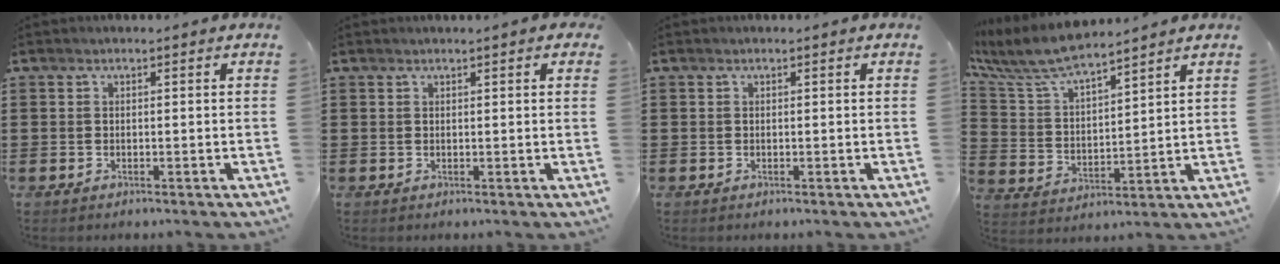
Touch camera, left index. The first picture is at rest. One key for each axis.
{"total": 0.8, "fx": 0.5, "fy": 0.0, "fz": 0.6, "tx": -0.013, "ty": 0.000, "tz": 0.010}
{"total": 0.0}
{"total": 8.1, "fx": 7.2, "fy": 1.4, "fz": 3.3, "tx": -0.096, "ty": -0.032, "tz": 0.128}